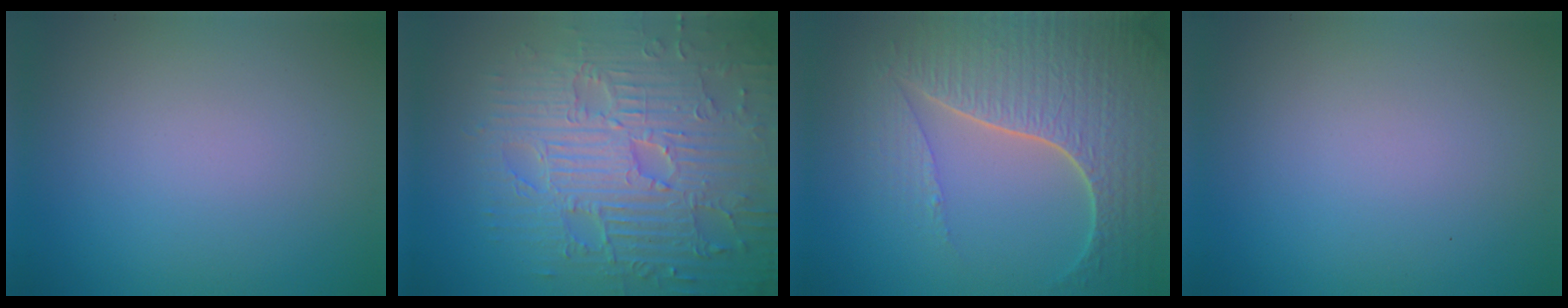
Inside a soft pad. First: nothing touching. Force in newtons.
{"total": 9.4, "press": 6.6, "slide": 6.7}
{"total": 7.7, "press": 5.6, "slide": 5.3}
{"total": 0.0}